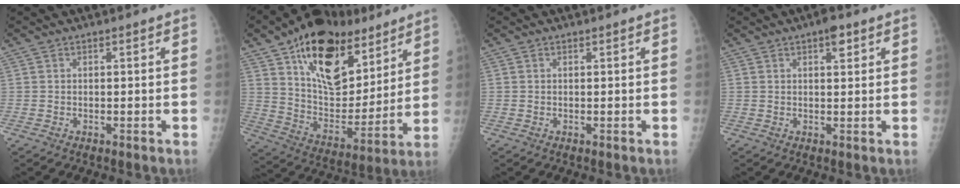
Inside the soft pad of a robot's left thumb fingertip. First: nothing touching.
{"total": 24.1, "force": [13.8, 13.0, 14.8], "torque": [-0.192, -0.054, 0.235]}
{"total": 0.0}
{"total": 3.0, "force": [1.7, 1.2, 2.1], "torque": [-0.021, -0.005, 0.021]}